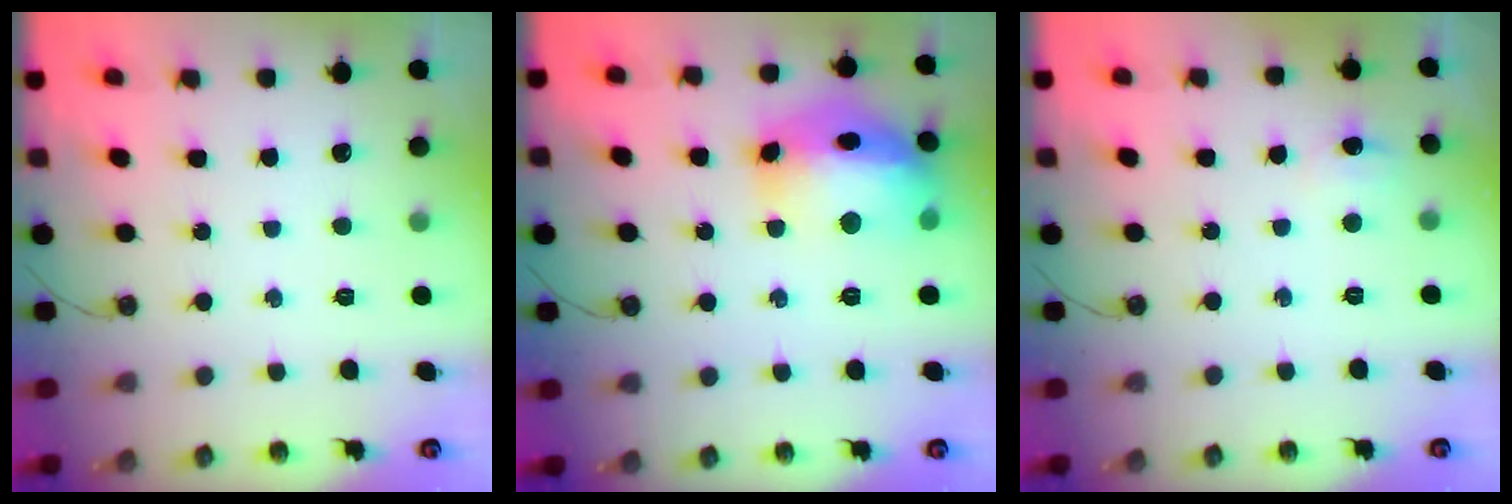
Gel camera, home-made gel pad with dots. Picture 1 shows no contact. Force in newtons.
{"total": 19.2, "press": 19.0, "slide": 2.5}
{"total": 3.7, "press": 3.7, "slide": 0.4}